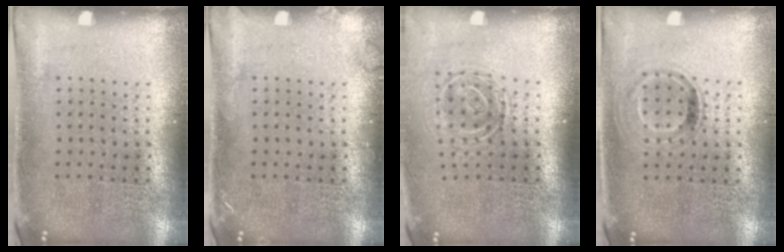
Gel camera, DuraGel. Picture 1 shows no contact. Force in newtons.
{"total": 0.8, "press": 0.8, "slide": 0.1}
{"total": 1.6, "press": 1.1, "slide": 1.2}
{"total": 1.0, "press": 0.8, "slide": 0.5}